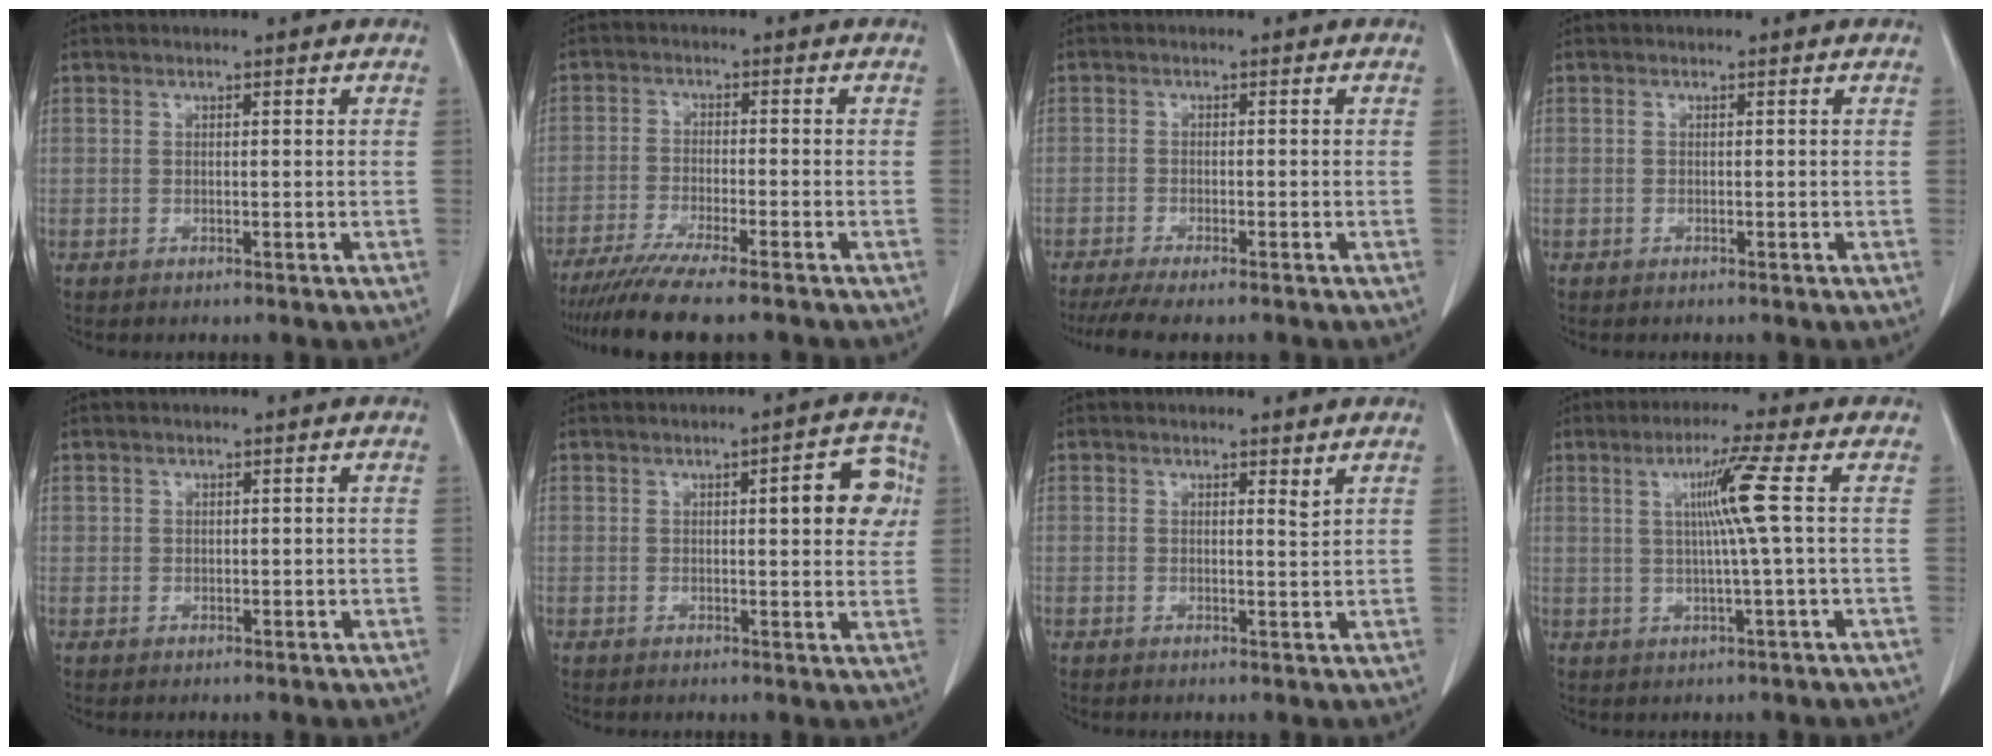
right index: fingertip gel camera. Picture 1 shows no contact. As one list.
[{"total": 10.7, "force": [-9.0, -0.1, 5.8], "torque": [-0.076, -0.026, -0.140]}, {"total": 6.1, "force": [-4.9, 0.6, 3.5], "torque": [-0.051, -0.012, -0.078]}, {"total": 0.0}, {"total": 0.8, "force": [0.3, 0.8, 0.2], "torque": [0.003, 0.001, 0.006]}, {"total": 7.4, "force": [2.0, 2.0, 6.8], "torque": [-0.074, 0.015, 0.019]}, {"total": 1.3, "force": [1.1, 0.1, 0.7], "torque": [-0.009, -0.010, 0.018]}, {"total": 6.5, "force": [1.3, -1.8, 6.1], "torque": [-0.111, 0.003, 0.027]}]